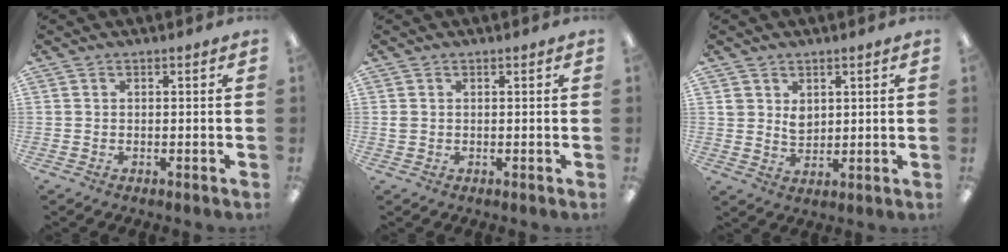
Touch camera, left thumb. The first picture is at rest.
{"total": 1.1, "force": [0.2, 1.0, 0.5], "torque": [-0.011, 0.005, 0.002]}
{"total": 3.9, "force": [2.2, 3.0, 1.3], "torque": [-0.017, -0.003, 0.038]}